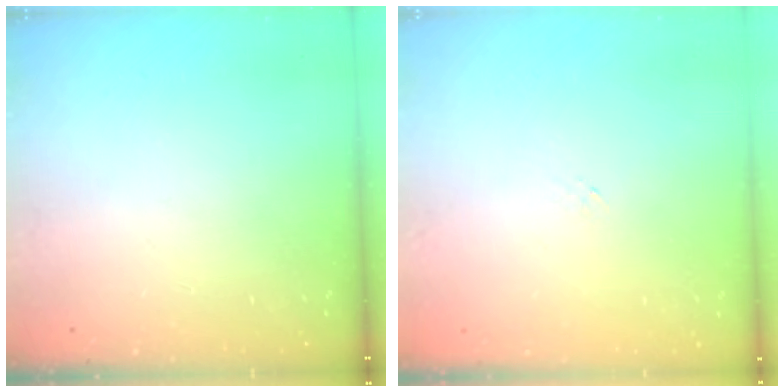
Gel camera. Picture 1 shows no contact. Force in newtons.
{"total": 0.7, "press": 0.5, "slide": 0.4}